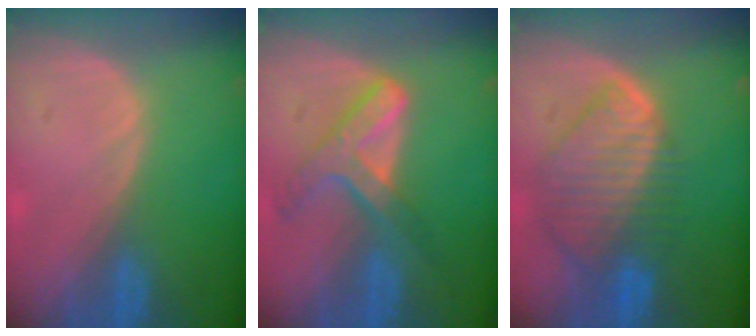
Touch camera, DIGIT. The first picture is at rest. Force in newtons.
{"total": 7.3, "press": 6.2, "slide": 3.9}
{"total": 9.4, "press": 8.2, "slide": 4.7}